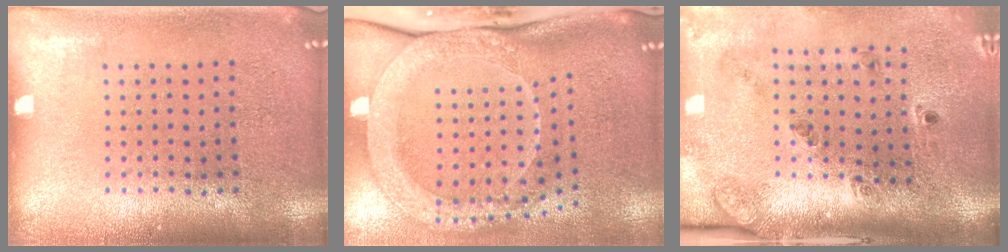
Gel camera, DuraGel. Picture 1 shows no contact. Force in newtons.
{"total": 2.7, "press": 2.3, "slide": 1.5}
{"total": 1.8, "press": 1.5, "slide": 1.0}